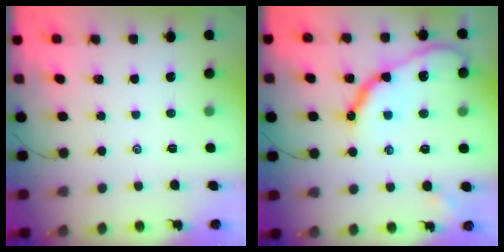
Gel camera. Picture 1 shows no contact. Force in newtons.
{"total": 14.0, "press": 13.9, "slide": 1.3}